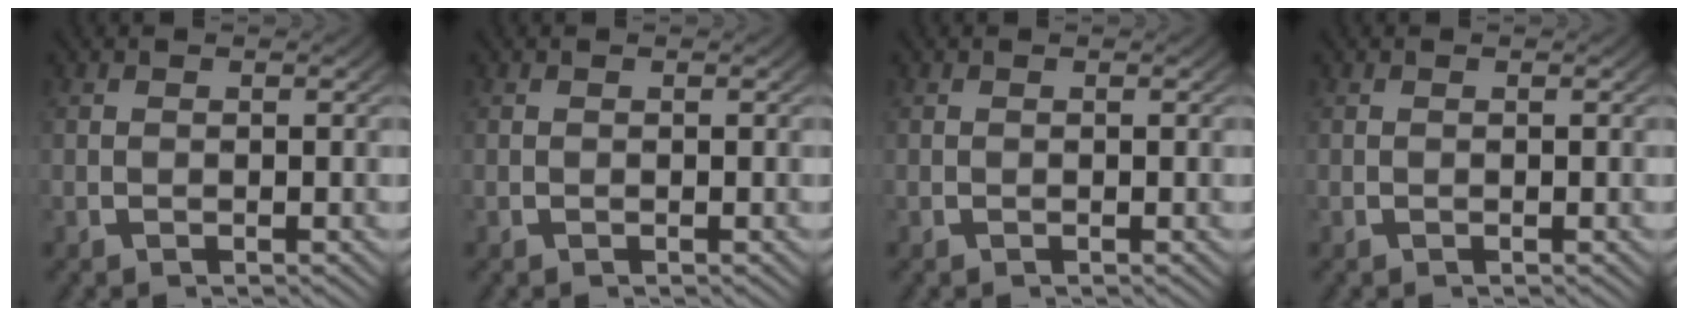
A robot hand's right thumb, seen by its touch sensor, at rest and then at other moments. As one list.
[{"total": 0.0}, {"total": 0.0}, {"total": 0.0}]